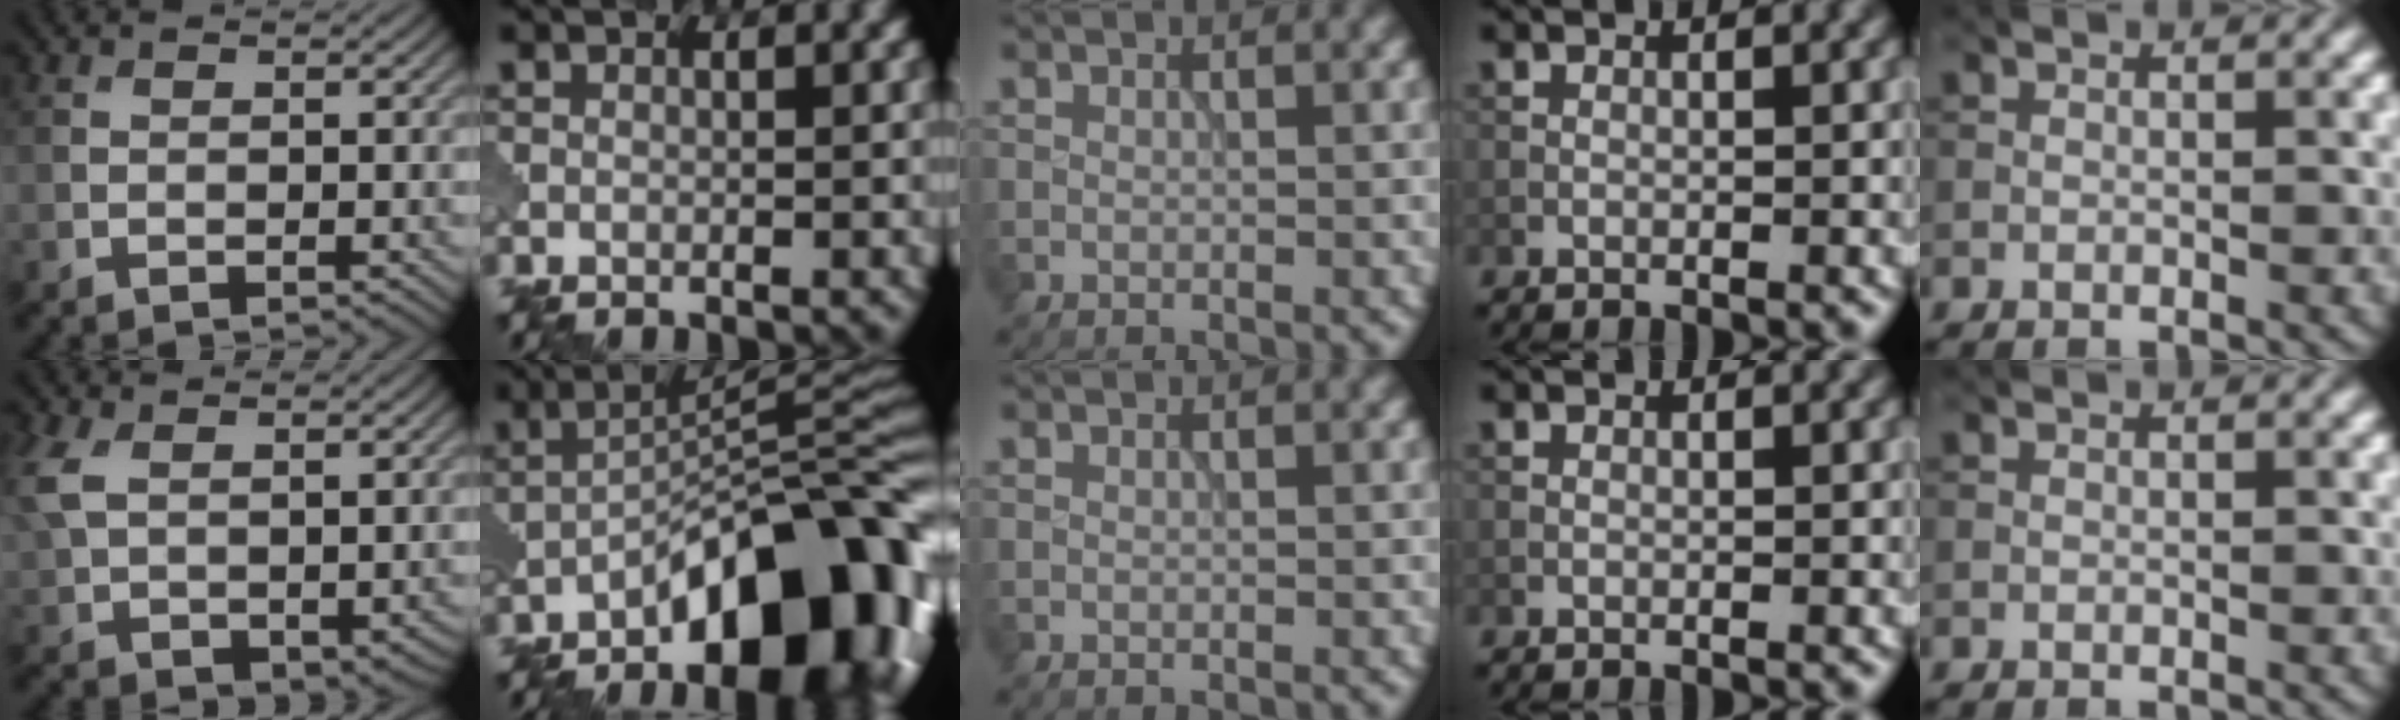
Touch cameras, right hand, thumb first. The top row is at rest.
{"thumb": {"total": 7.8, "force": [1.8, 4.8, 5.8], "torque": [-0.174, -0.003, 0.046]}, "index": {"total": 13.2, "force": [-7.3, 4.4, 10.0], "torque": [-0.138, 0.012, -0.118]}}